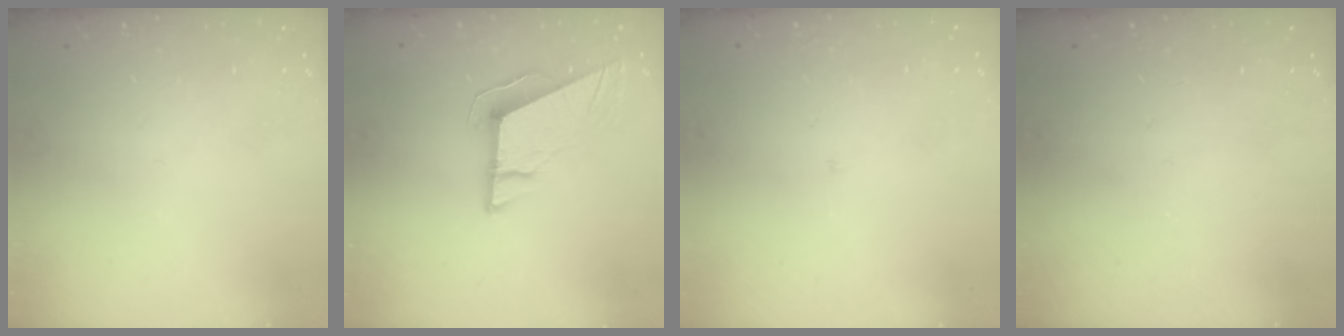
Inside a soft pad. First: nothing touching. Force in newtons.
{"total": 9.9, "press": 9.7, "slide": 2.0}
{"total": 2.0, "press": 2.0, "slide": 0.2}
{"total": 0.0}